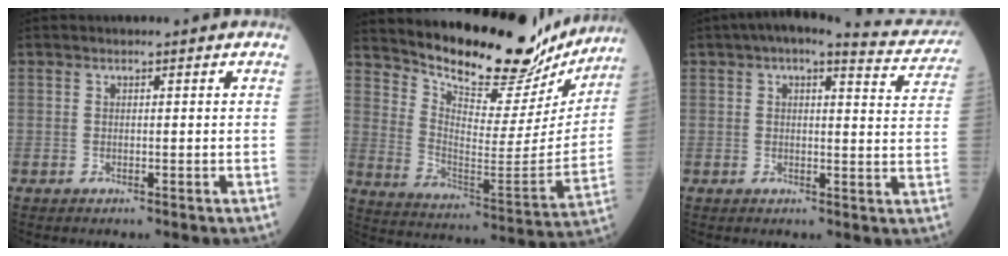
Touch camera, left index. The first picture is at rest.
{"total": 22.3, "force": [20.0, 6.1, 7.9], "torque": [-0.125, -0.042, 0.283]}
{"total": 11.0, "force": [9.9, 2.0, 4.3], "torque": [-0.044, 0.003, 0.096]}